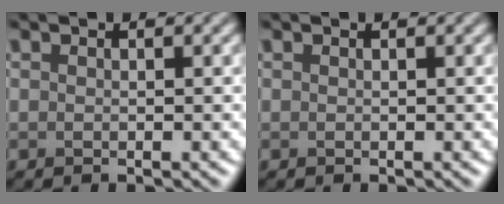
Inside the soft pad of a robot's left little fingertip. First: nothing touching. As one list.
[{"total": 0.0}]